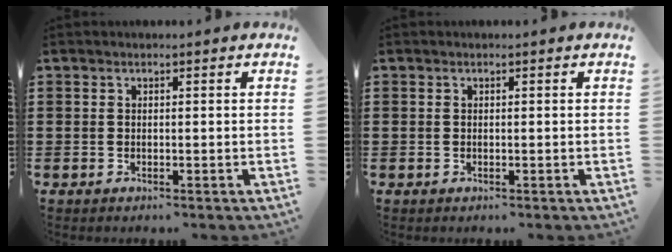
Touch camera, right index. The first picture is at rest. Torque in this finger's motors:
{"motor_torque": [0.00, 0.00, 0.01, -0.01]}